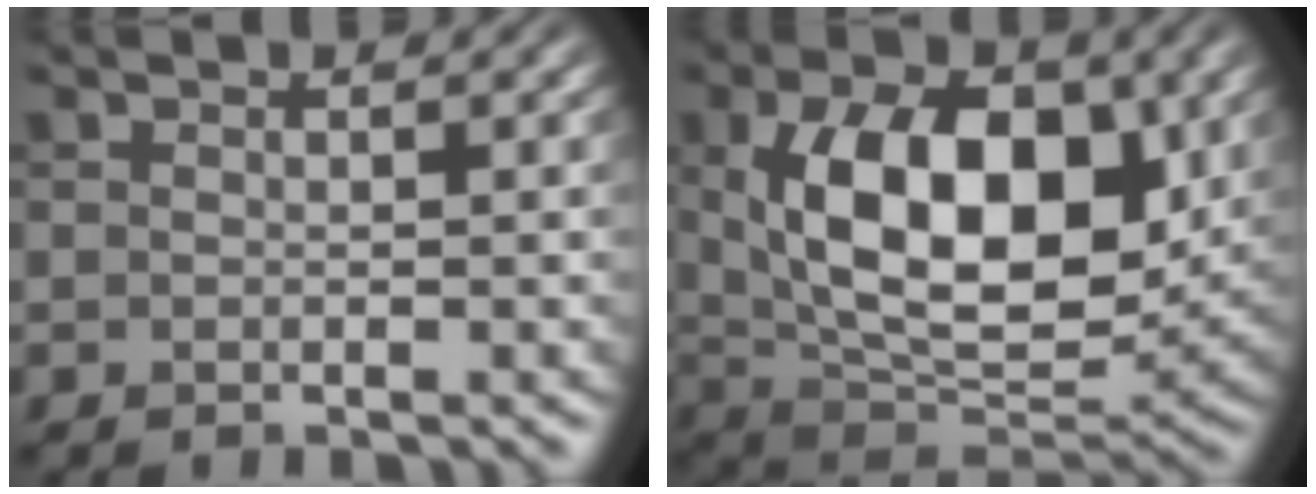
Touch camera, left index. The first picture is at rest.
{"total": 12.1, "force": [1.9, 6.8, 9.8], "torque": [-0.156, -0.007, 0.036]}